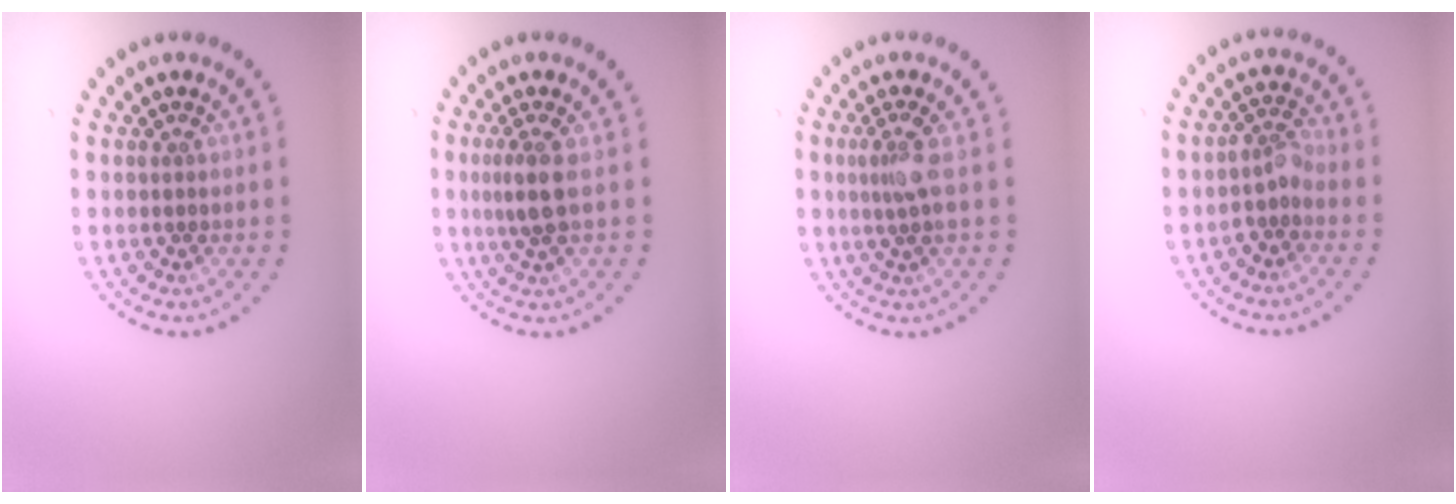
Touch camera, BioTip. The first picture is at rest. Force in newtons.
{"total": 2.1, "press": 1.7, "slide": 1.2}
{"total": 2.0, "press": 1.5, "slide": 1.4}
{"total": 1.8, "press": 1.5, "slide": 1.1}